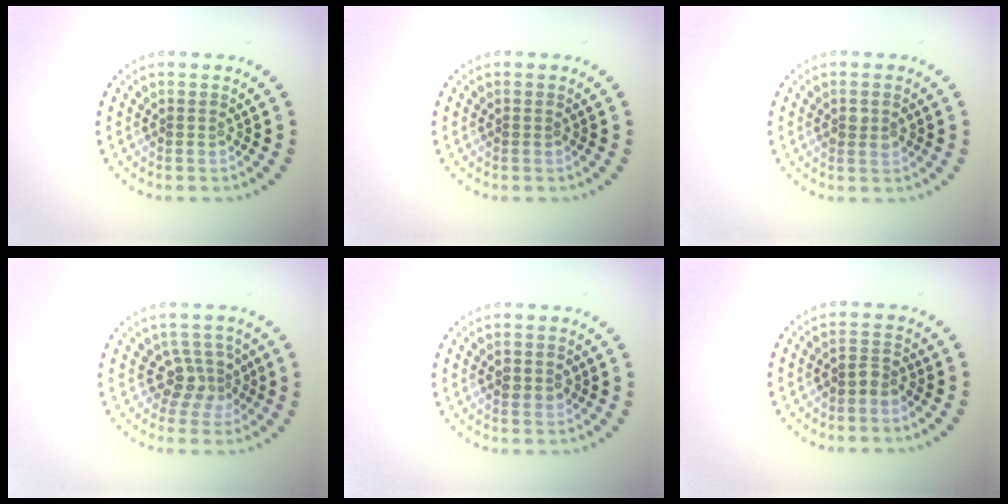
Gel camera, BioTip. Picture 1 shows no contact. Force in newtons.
{"total": 0.0}
{"total": 1.3, "press": 1.2, "slide": 0.3}
{"total": 2.8, "press": 2.2, "slide": 1.8}
{"total": 1.3, "press": 1.3, "slide": 0.2}
{"total": 1.5, "press": 1.2, "slide": 0.9}